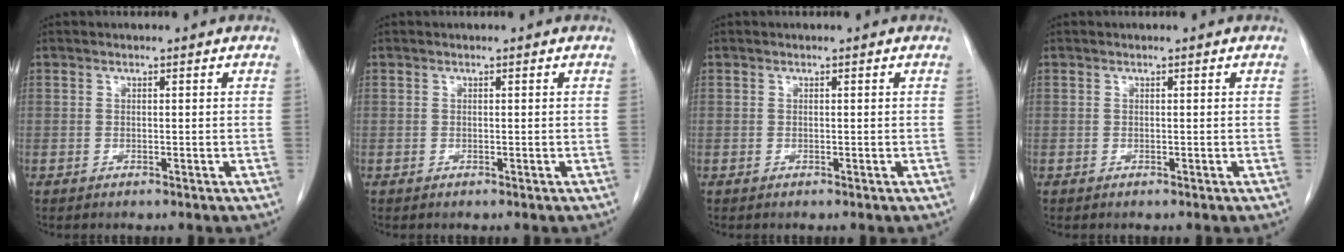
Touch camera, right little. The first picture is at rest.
{"total": 0.0}
{"total": 0.0}
{"total": 0.0}